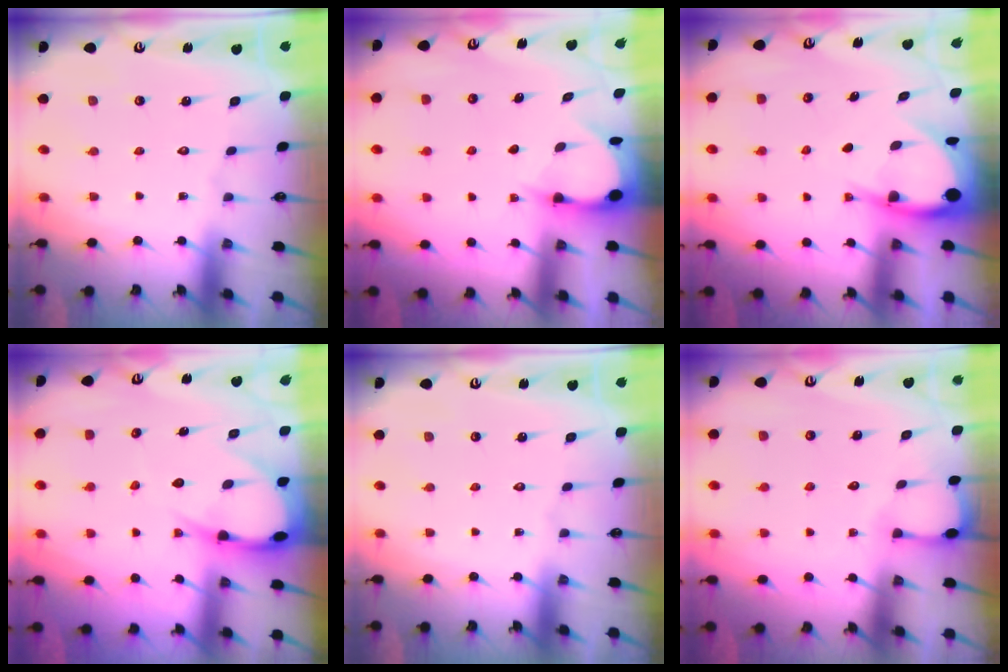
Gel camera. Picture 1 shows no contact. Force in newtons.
{"total": 3.4, "press": 3.4, "slide": 0.4}
{"total": 6.3, "press": 6.3, "slide": 0.6}
{"total": 9.9, "press": 9.9, "slide": 1.0}
{"total": 0.0}
{"total": 2.0, "press": 2.0, "slide": 0.3}